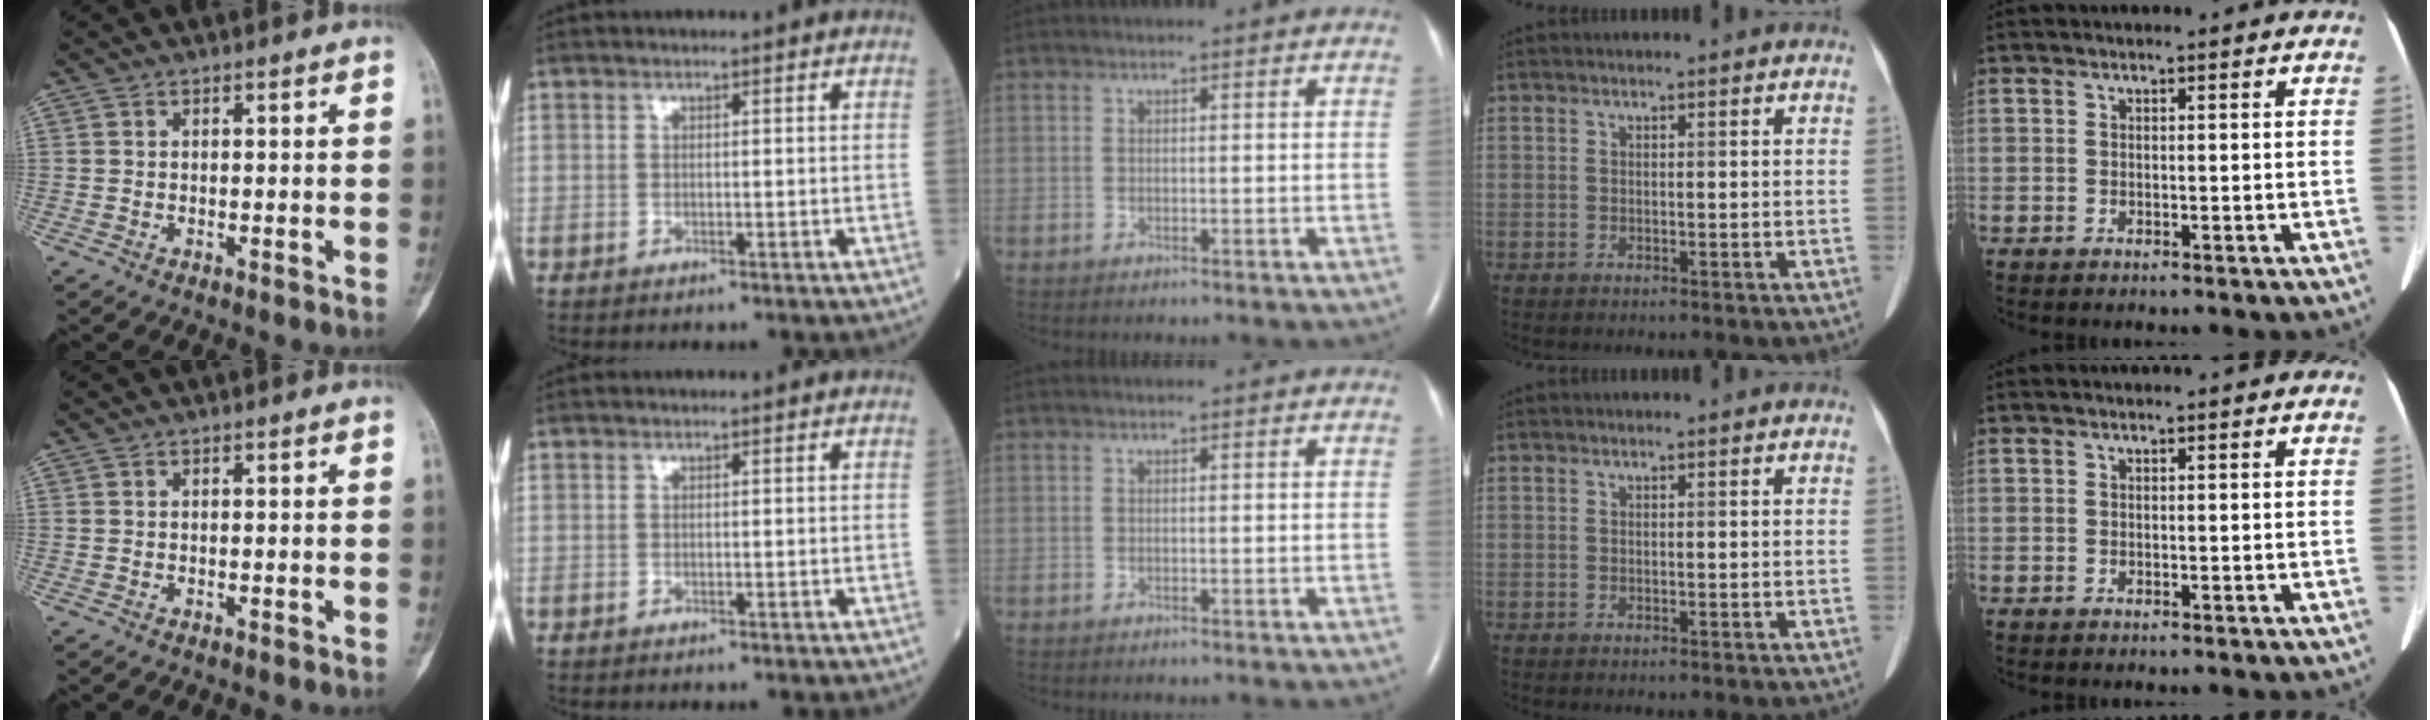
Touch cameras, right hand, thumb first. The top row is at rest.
{}